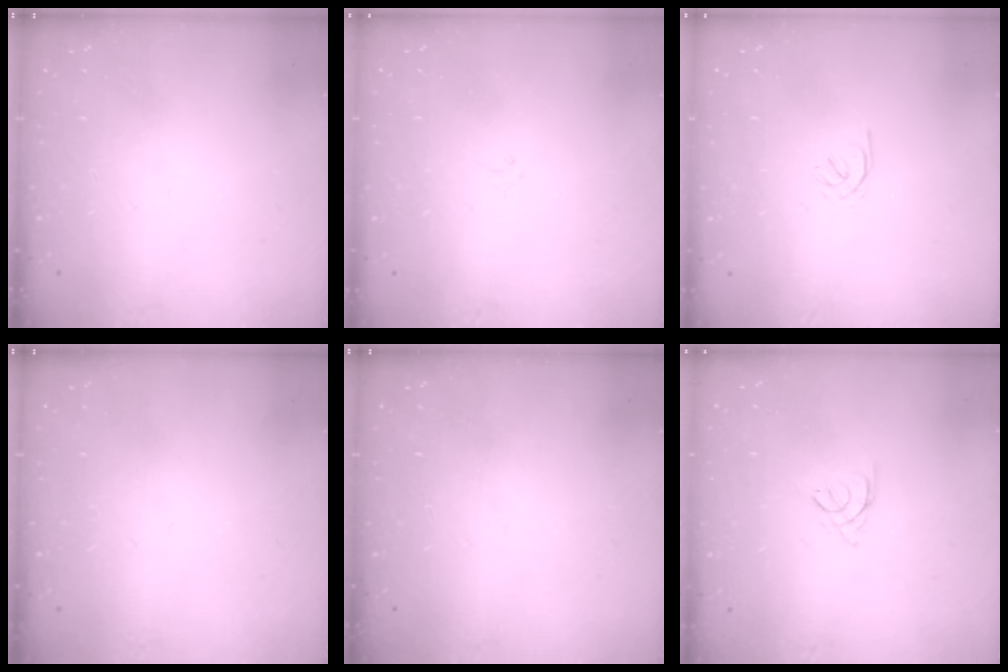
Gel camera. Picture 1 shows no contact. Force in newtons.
{"total": 0.0}
{"total": 0.5, "press": 0.3, "slide": 0.4}
{"total": 0.0}
{"total": 0.0}
{"total": 3.0, "press": 2.9, "slide": 0.7}